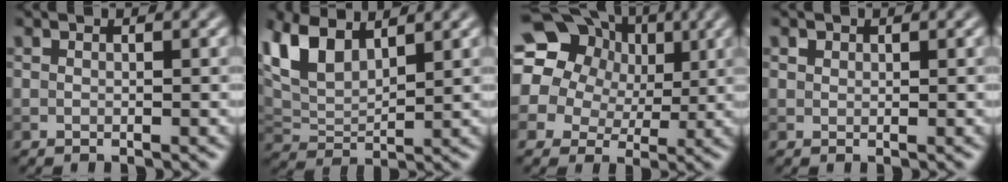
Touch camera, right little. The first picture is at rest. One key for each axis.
{"total": 6.5, "fx": 4.0, "fy": 3.0, "fz": 4.2, "tx": -0.099, "ty": 0.011, "tz": 0.077}
{"total": 18.9, "fx": 7.4, "fy": 15.4, "fz": 8.1, "tx": -0.185, "ty": 0.043, "tz": 0.113}
{"total": 0.7, "fx": 0.5, "fy": 0.4, "fz": 0.1, "tx": 0.000, "ty": -0.001, "tz": 0.008}